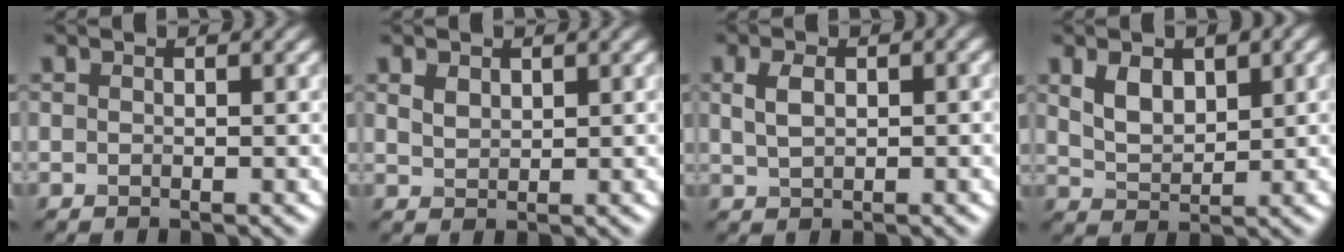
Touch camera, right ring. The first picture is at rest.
{"total": 1.5, "force": [0.9, 0.9, 0.8], "torque": [-0.015, -0.001, 0.021]}
{"total": 3.0, "force": [0.8, 1.6, 2.4], "torque": [-0.047, 0.004, 0.018]}
{"total": 4.0, "force": [1.6, 2.2, 2.9], "torque": [-0.056, 0.000, 0.034]}